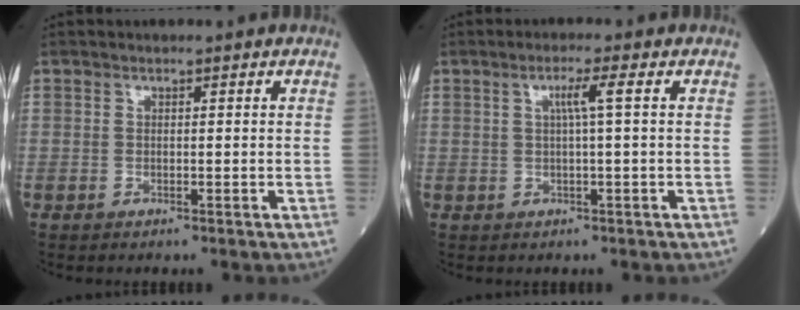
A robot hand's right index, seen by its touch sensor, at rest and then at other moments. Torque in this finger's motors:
{"motor_torque": [0.35, 0.01, 0.21, 0.06]}